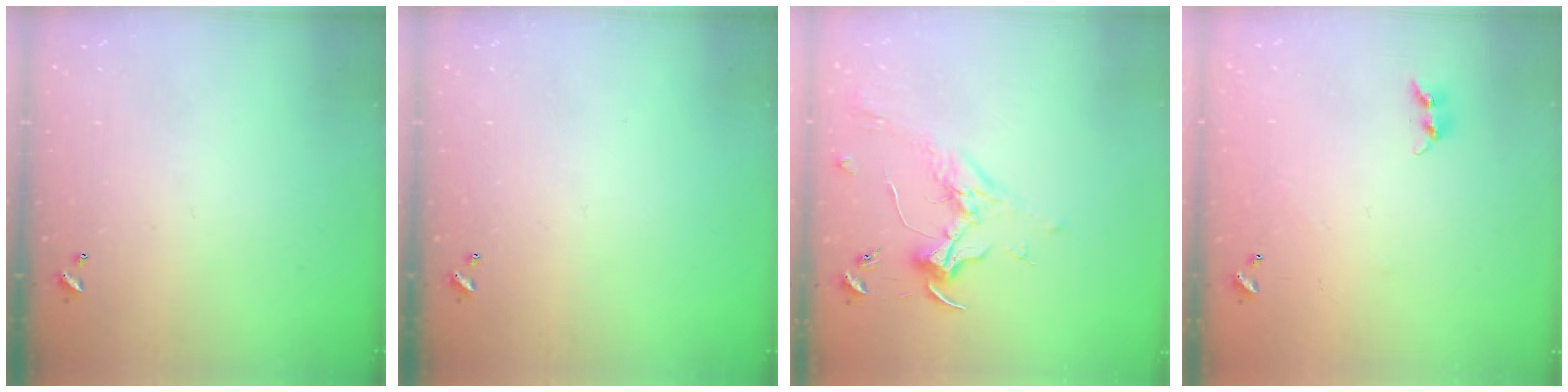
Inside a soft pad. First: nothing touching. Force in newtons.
{"total": 0.0}
{"total": 1.9, "press": 1.7, "slide": 0.7}
{"total": 5.9, "press": 5.9, "slide": 0.4}